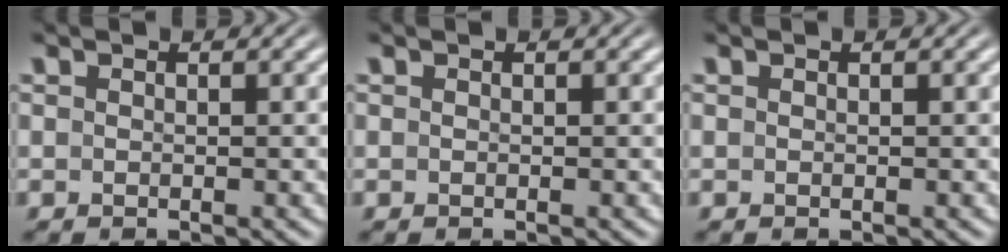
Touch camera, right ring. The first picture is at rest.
{"total": 0.0}
{"total": 0.0}